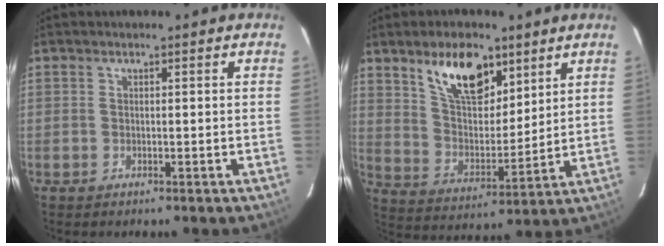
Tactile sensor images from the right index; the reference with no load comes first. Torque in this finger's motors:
{"motor_torque": [0.90, 0.61, 0.27, 0.14]}